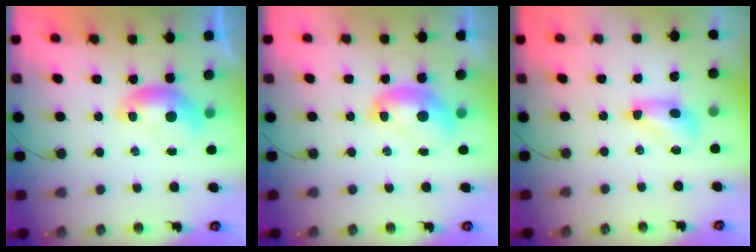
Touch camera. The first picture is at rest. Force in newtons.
{"total": 2.3, "press": 2.3, "slide": 0.2}
{"total": 3.3, "press": 3.3, "slide": 0.6}